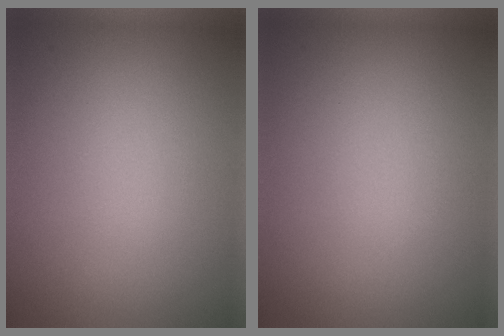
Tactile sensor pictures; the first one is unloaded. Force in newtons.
{"total": 0.0}